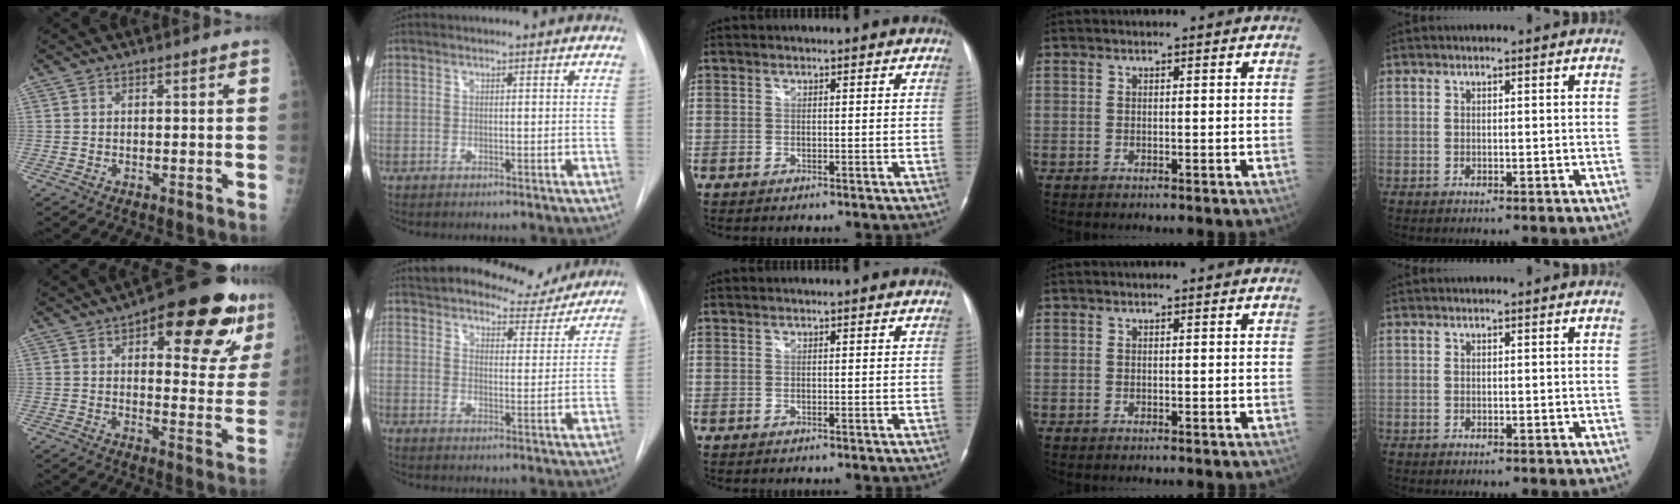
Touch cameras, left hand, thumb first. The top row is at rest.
{"thumb": {"total": 20.1, "force": [10.1, 7.9, 15.5], "torque": [-0.161, -0.021, 0.131]}, "index": {"total": 9.0, "force": [8.4, 2.8, 1.7], "torque": [-0.014, -0.006, 0.111]}}